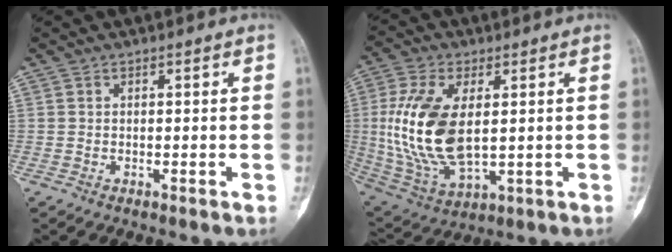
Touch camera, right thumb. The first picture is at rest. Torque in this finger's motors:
{"motor_torque": [2.26, 1.69, 1.30, -1.47, 0.48]}